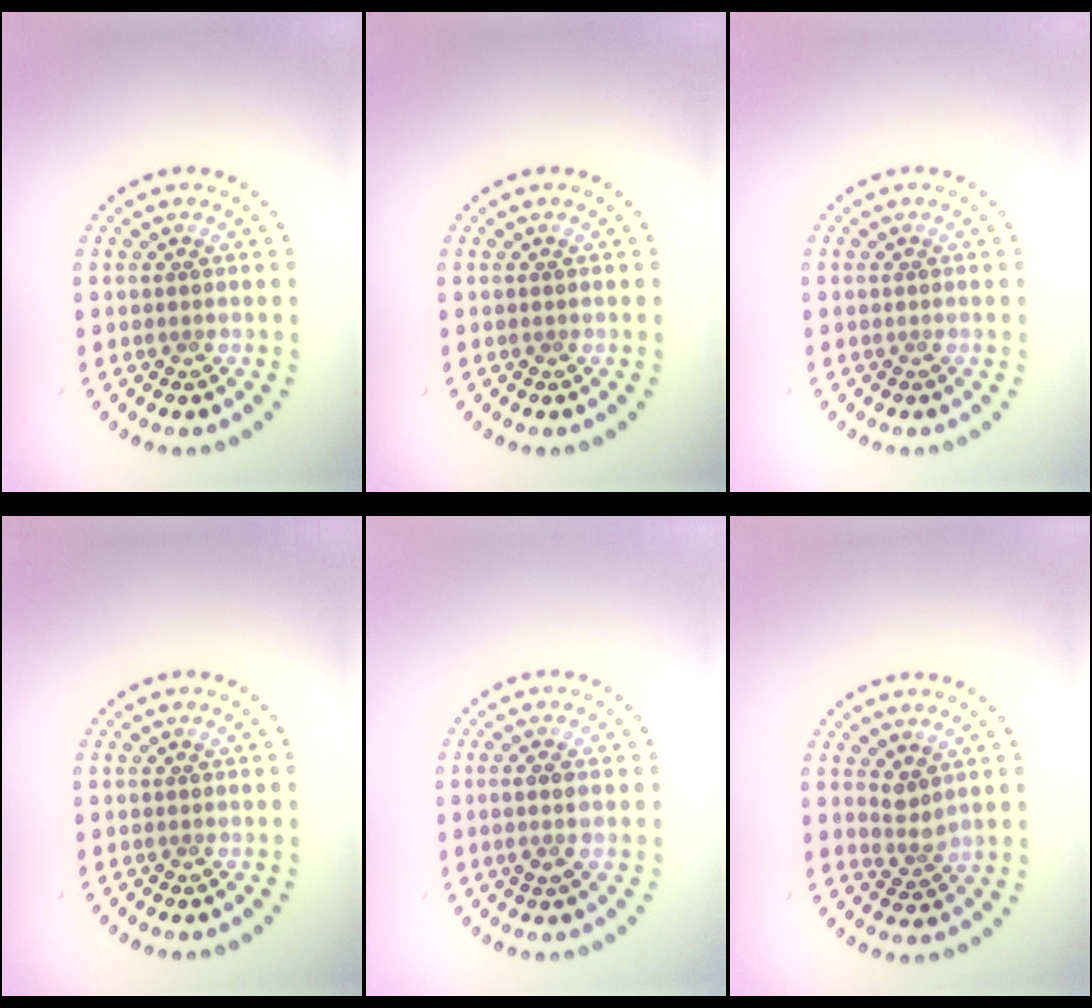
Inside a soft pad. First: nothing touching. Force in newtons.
{"total": 0.0}
{"total": 0.0}
{"total": 0.0}
{"total": 1.9, "press": 1.7, "slide": 0.8}
{"total": 1.9, "press": 1.4, "slide": 1.2}